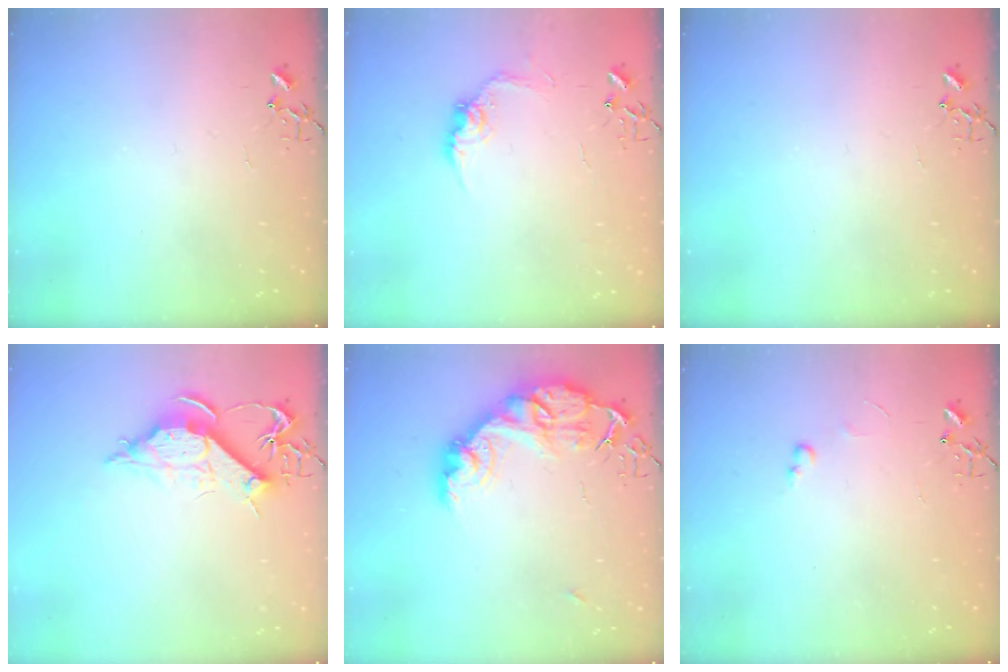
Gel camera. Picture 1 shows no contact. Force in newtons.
{"total": 9.9, "press": 9.9, "slide": 0.6}
{"total": 0.0}
{"total": 11.1, "press": 11.1, "slide": 1.2}
{"total": 16.0, "press": 16.0, "slide": 1.1}
{"total": 2.7, "press": 2.7, "slide": 0.4}